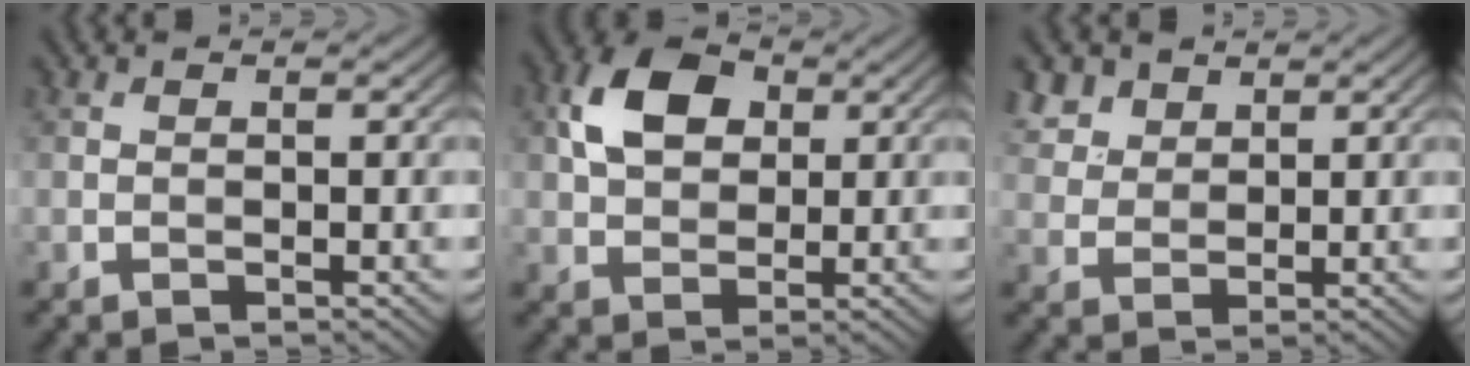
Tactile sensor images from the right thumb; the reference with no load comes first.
{"total": 7.4, "force": [2.2, 5.2, 4.9], "torque": [-0.110, 0.011, 0.034]}
{"total": 4.8, "force": [3.1, 3.1, 2.0], "torque": [-0.062, -0.001, 0.072]}